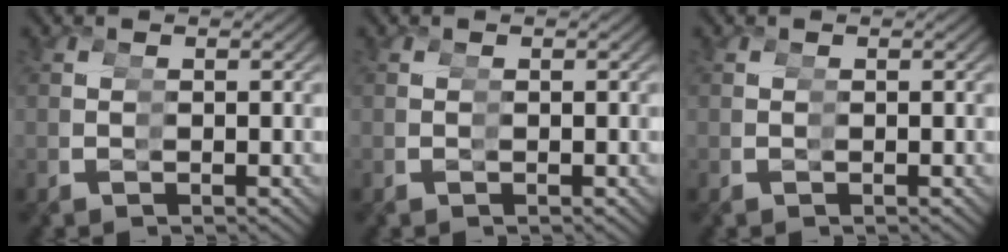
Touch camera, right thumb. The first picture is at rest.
{"total": 0.0}
{"total": 0.0}